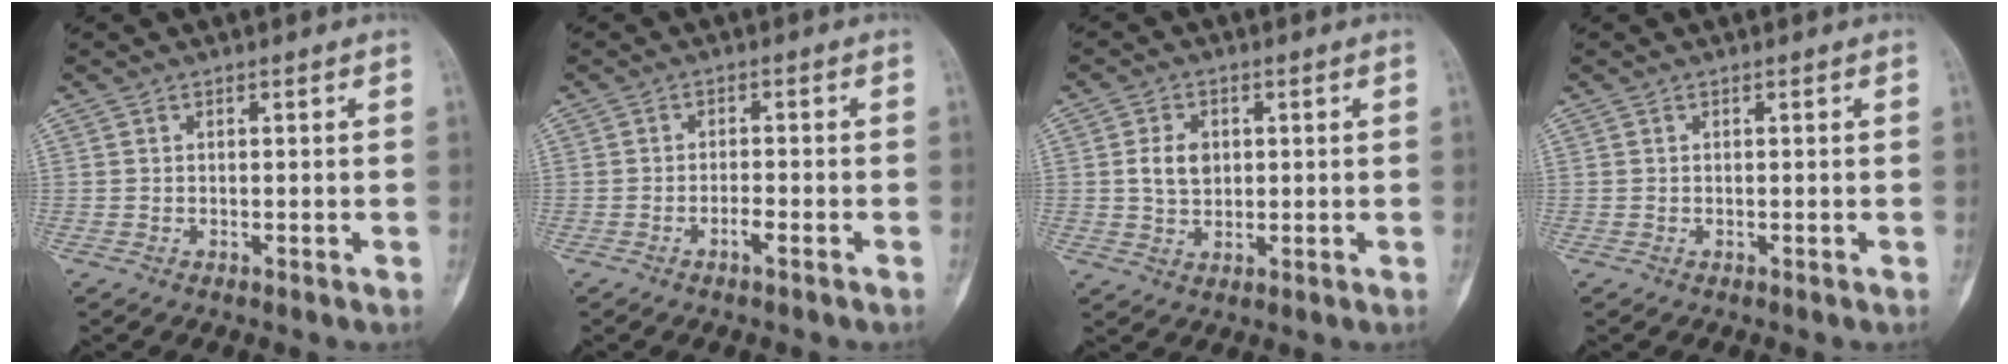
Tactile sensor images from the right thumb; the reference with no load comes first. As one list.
[{"total": 2.3, "force": [-1.3, 0.4, 1.8], "torque": [-0.037, 0.007, -0.026]}, {"total": 5.2, "force": [0.8, 3.8, 3.4], "torque": [-0.044, 0.000, 0.016]}, {"total": 0.0}]